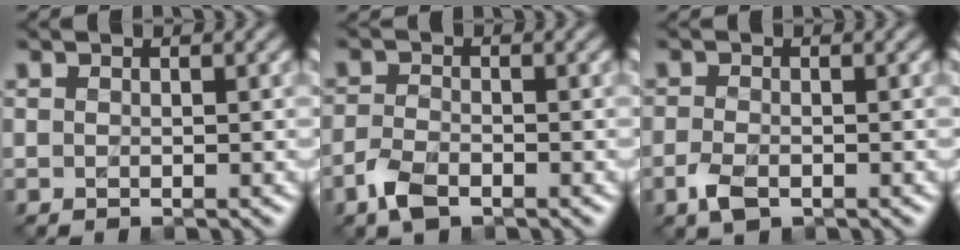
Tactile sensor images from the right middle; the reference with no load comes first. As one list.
[{"total": 2.8, "force": [-1.8, 1.3, 1.7], "torque": [-0.042, -0.002, -0.043]}, {"total": 2.2, "force": [-1.1, 1.1, 1.5], "torque": [-0.037, -0.006, -0.026]}]